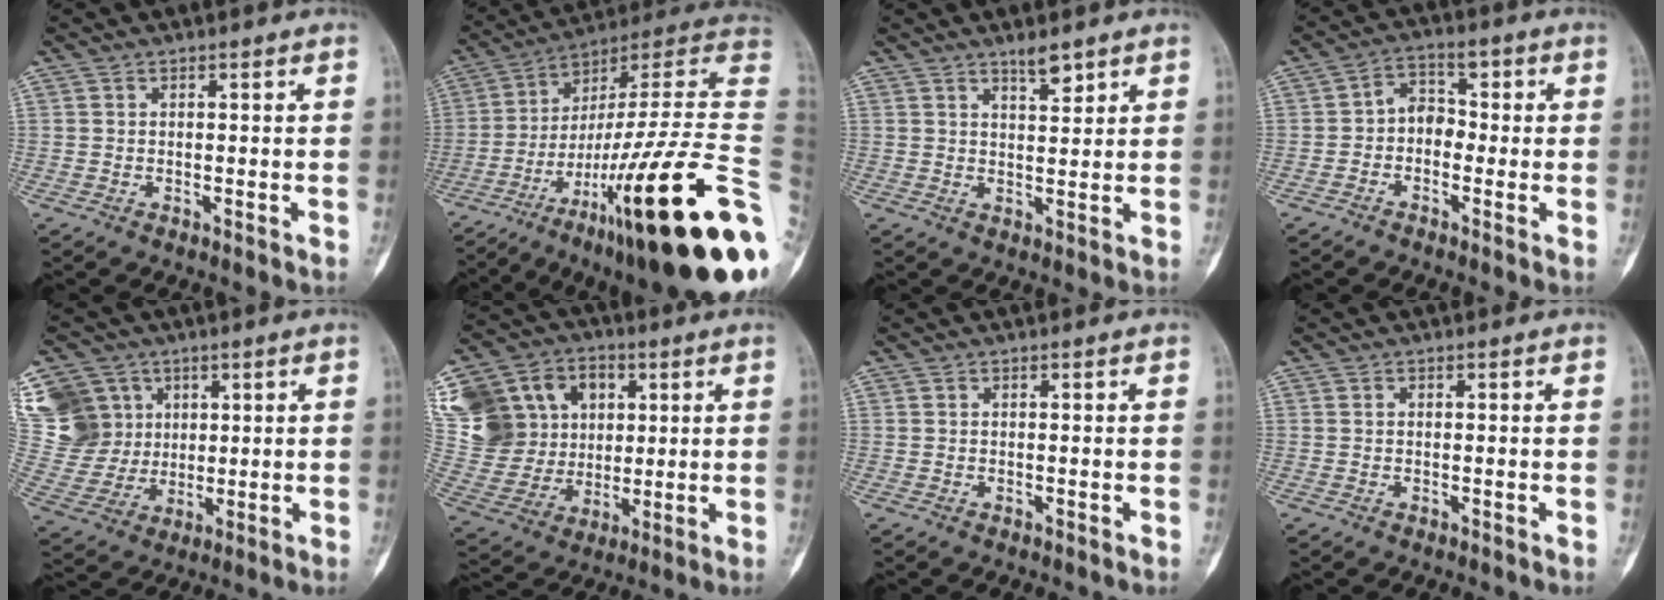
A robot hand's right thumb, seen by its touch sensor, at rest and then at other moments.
{"total": 35.3, "force": [-10.2, 6.9, 33.1], "torque": [-0.404, 0.074, -0.161]}
{"total": 3.3, "force": [2.5, 0.9, 2.0], "torque": [-0.024, -0.020, 0.041]}
{"total": 5.1, "force": [-1.0, 4.0, 3.0], "torque": [-0.022, 0.022, -0.034]}
{"total": 17.2, "force": [6.9, 14.5, 6.2], "torque": [-0.116, 0.009, 0.152]}
{"total": 26.3, "force": [8.2, 21.1, 13.4], "torque": [-0.282, 0.050, 0.172]}
{"total": 0.0}
{"total": 0.0}